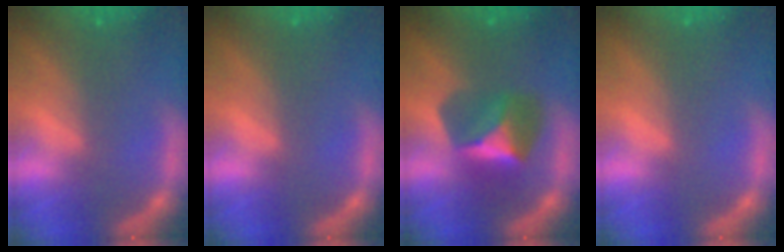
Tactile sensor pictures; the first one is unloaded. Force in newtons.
{"total": 0.0}
{"total": 4.9}
{"total": 0.0}